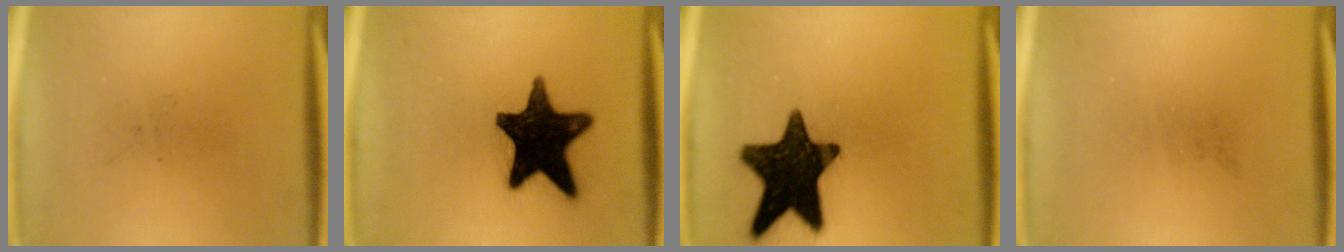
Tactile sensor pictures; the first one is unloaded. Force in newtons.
{"total": 17.7}
{"total": 17.4}
{"total": 0.0}